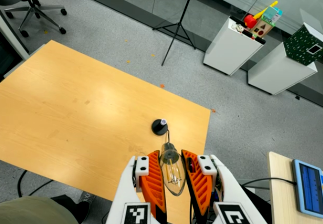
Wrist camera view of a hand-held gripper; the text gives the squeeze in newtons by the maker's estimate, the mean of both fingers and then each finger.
{"total": 20.5, "left": 22.4, "right": 18.6}